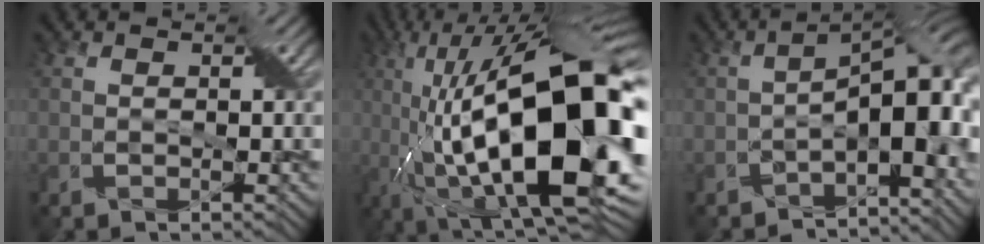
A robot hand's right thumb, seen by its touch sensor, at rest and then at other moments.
{"total": 22.7, "force": [-2.7, 8.6, 20.8], "torque": [-0.363, 0.012, -0.049]}
{"total": 10.6, "force": [-3.5, 4.6, 8.9], "torque": [-0.120, -0.006, -0.059]}